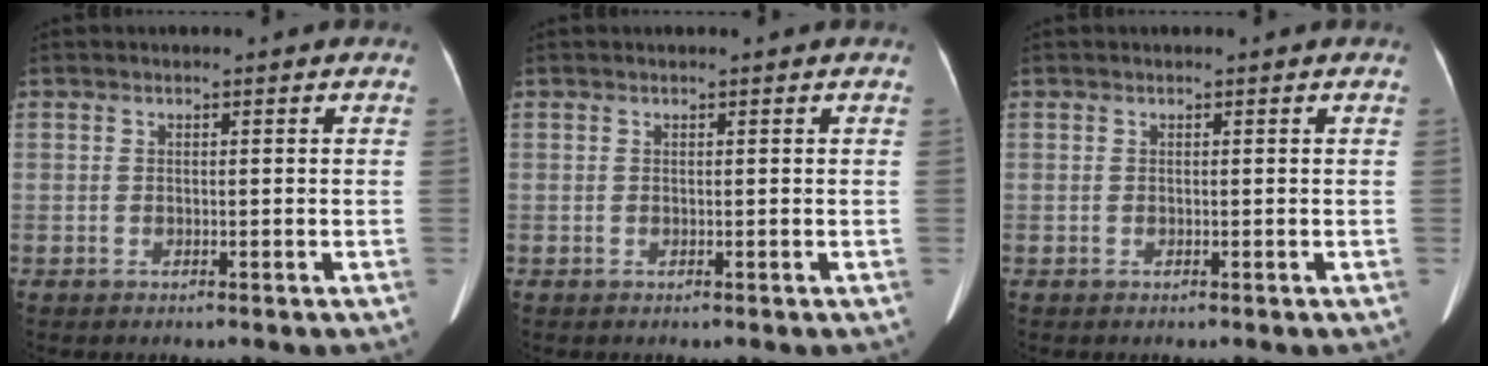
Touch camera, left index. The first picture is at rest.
{"total": 0.0}
{"total": 0.0}